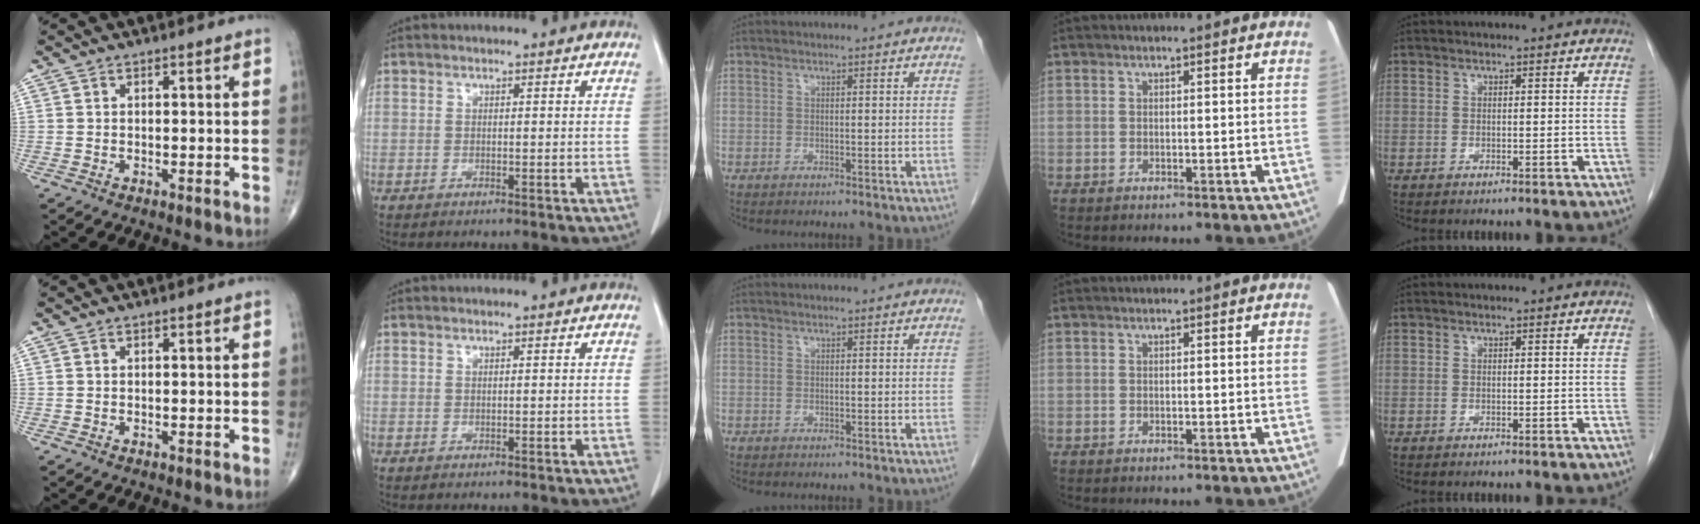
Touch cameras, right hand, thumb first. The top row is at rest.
{}